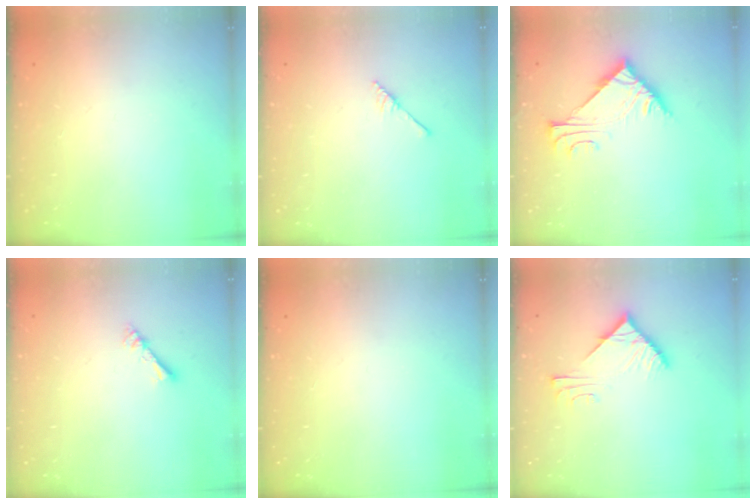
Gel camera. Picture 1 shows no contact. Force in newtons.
{"total": 2.9, "press": 2.9, "slide": 0.3}
{"total": 6.4, "press": 6.4, "slide": 0.1}
{"total": 2.8, "press": 2.8, "slide": 0.4}
{"total": 0.0}
{"total": 7.2, "press": 7.1, "slide": 0.5}